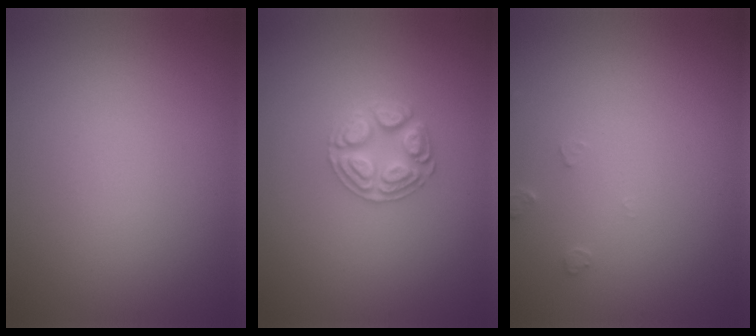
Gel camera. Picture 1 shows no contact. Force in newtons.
{"total": 2.5, "press": 2.5, "slide": 0.4}
{"total": 0.9, "press": 0.9, "slide": 0.2}